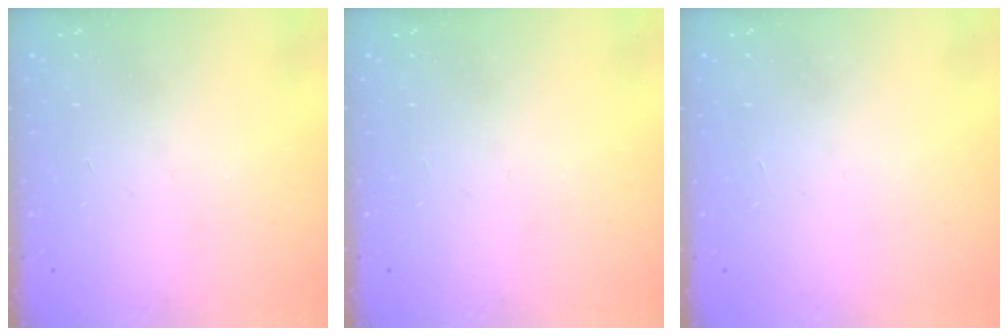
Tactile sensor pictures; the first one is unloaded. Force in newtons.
{"total": 0.0}
{"total": 1.7, "press": 1.7, "slide": 0.1}